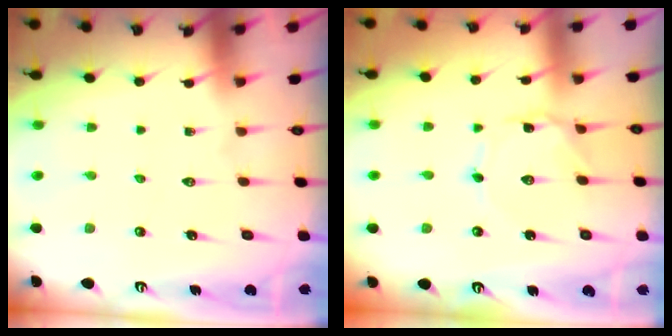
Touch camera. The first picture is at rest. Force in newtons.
{"total": 1.1, "press": 1.1, "slide": 0.1}